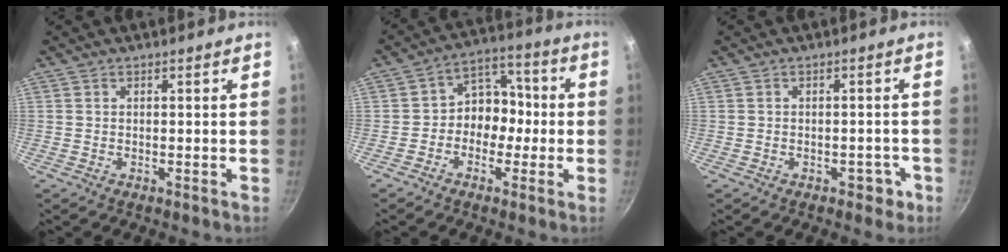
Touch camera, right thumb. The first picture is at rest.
{"total": 9.2, "force": [-1.2, 7.1, 5.7], "torque": [-0.041, 0.041, -0.034]}
{"total": 2.9, "force": [-1.5, 1.9, 1.5], "torque": [-0.003, 0.013, -0.017]}